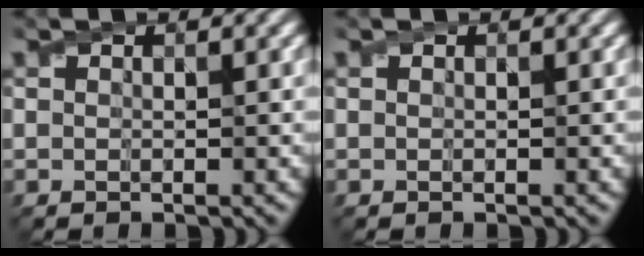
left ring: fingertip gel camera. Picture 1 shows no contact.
{"total": 0.0}